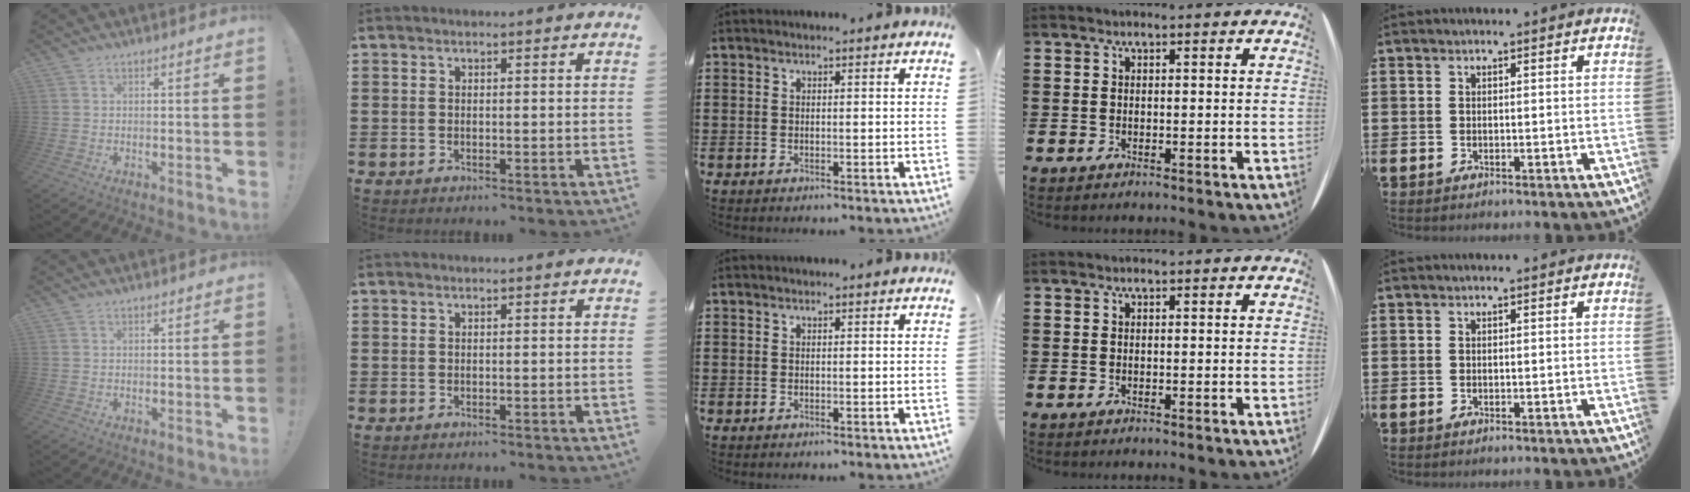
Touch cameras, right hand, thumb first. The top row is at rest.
{}